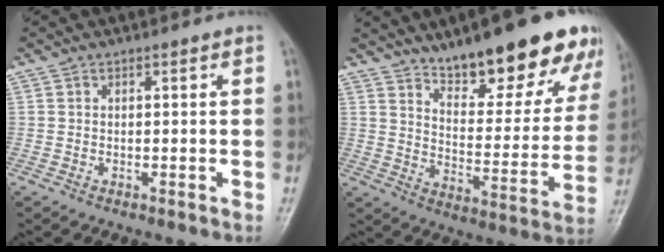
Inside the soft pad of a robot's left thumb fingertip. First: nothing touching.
{"total": 22.2, "force": [15.6, 7.1, 14.1], "torque": [-0.145, -0.083, 0.229]}